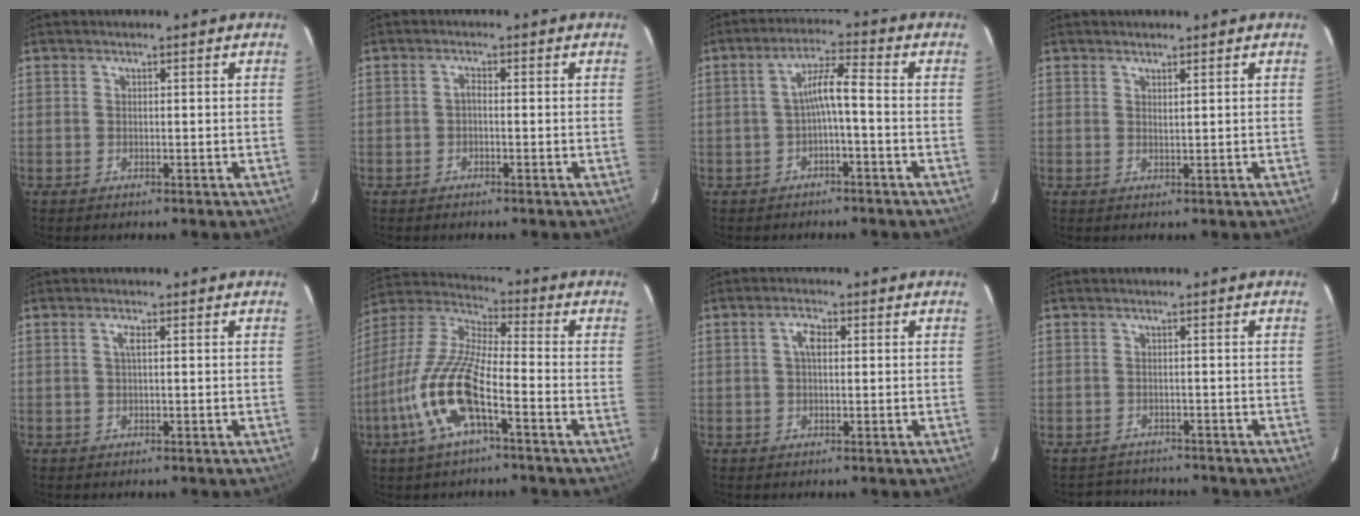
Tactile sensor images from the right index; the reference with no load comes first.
{"total": 1.0, "force": [-0.5, 0.4, 0.8], "torque": [-0.014, 0.006, -0.011]}
{"total": 4.8, "force": [-1.5, 0.3, 4.6], "torque": [-0.093, 0.012, -0.024]}
{"total": 1.1, "force": [1.0, -0.1, 0.6], "torque": [-0.012, -0.003, 0.015]}
{"total": 1.3, "force": [0.2, 0.0, 1.3], "torque": [-0.024, 0.003, 0.002]}
{"total": 15.0, "force": [-6.4, 3.5, 13.1], "torque": [-0.279, -0.009, -0.132]}
{"total": 2.7, "force": [0.5, 1.4, 2.3], "torque": [-0.045, 0.010, 0.008]}
{"total": 4.8, "force": [-4.5, 1.6, 0.3], "torque": [-0.013, 0.006, -0.065]}